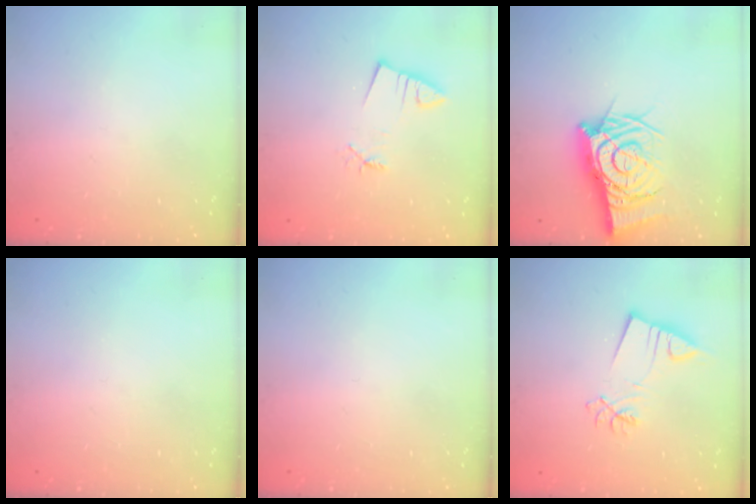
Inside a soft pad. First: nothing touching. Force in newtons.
{"total": 2.0, "press": 2.0, "slide": 0.2}
{"total": 13.6, "press": 13.5, "slide": 1.5}
{"total": 0.0}
{"total": 0.0}
{"total": 7.0, "press": 6.9, "slide": 1.0}